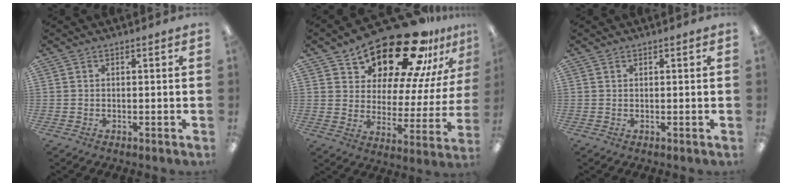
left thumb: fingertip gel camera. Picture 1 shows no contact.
{"total": 23.1, "force": [18.5, 8.9, 10.6], "torque": [-0.156, -0.144, 0.312]}
{"total": 0.6, "force": [0.5, 0.4, 0.2], "torque": [-0.003, 0.003, 0.008]}